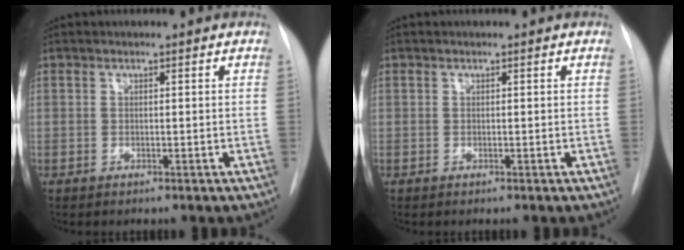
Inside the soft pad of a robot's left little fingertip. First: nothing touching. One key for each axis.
{"total": 0.0}